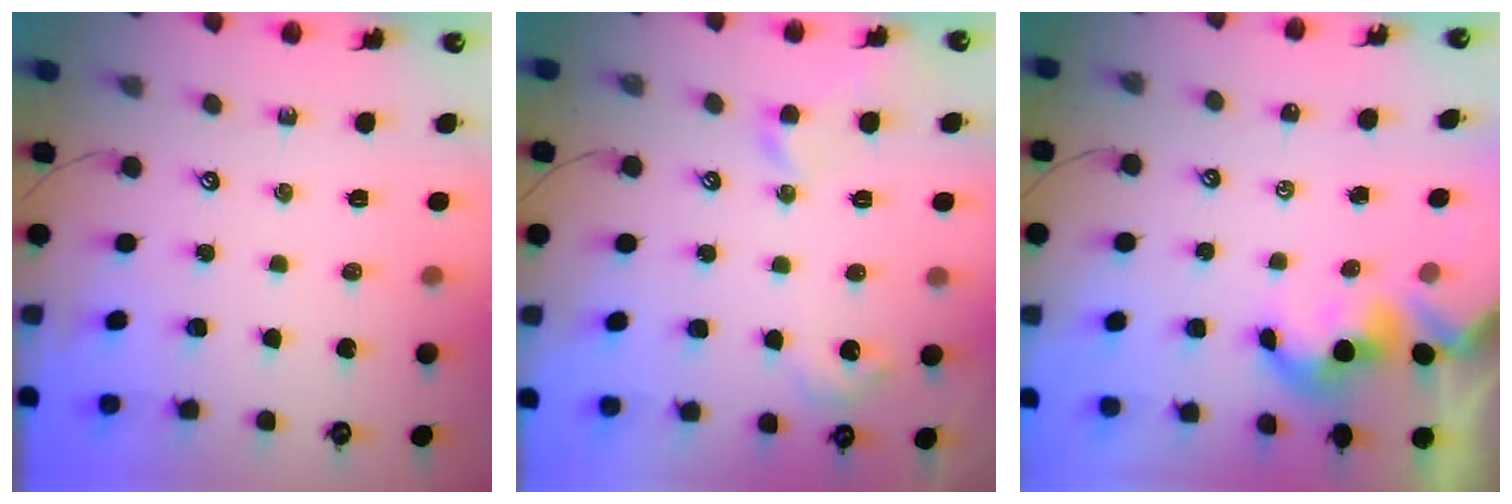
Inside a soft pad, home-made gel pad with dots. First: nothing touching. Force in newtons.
{"total": 4.1, "press": 4.0, "slide": 0.7}
{"total": 1.7, "press": 1.7, "slide": 0.2}